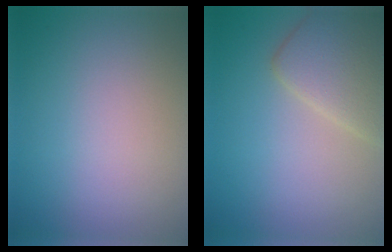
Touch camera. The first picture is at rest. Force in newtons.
{"total": 4.4, "press": 4.4, "slide": 0.3}